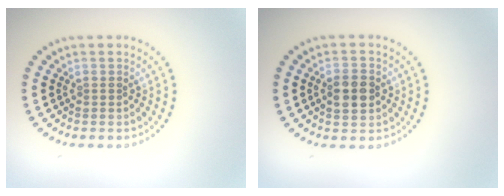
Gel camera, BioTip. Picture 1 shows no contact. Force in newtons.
{"total": 3.2, "press": 3.2, "slide": 0.3}